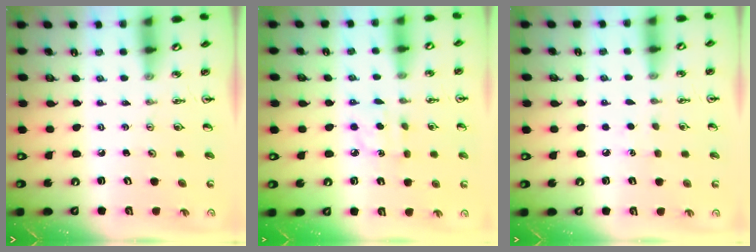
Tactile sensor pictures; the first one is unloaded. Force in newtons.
{"total": 5.5, "press": 5.4, "slide": 0.6}
{"total": 3.7, "press": 3.6, "slide": 0.4}